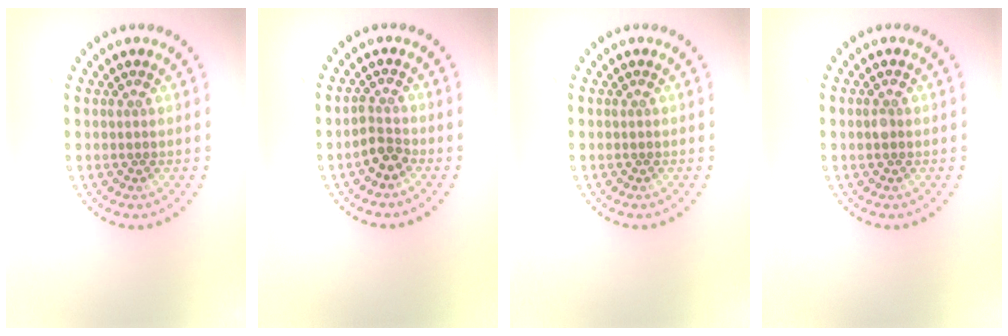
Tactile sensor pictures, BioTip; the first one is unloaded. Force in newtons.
{"total": 2.0, "press": 1.6, "slide": 1.2}
{"total": 0.0}
{"total": 1.0, "press": 1.0, "slide": 0.1}